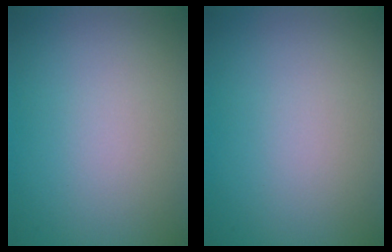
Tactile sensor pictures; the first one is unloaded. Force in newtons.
{"total": 0.0}